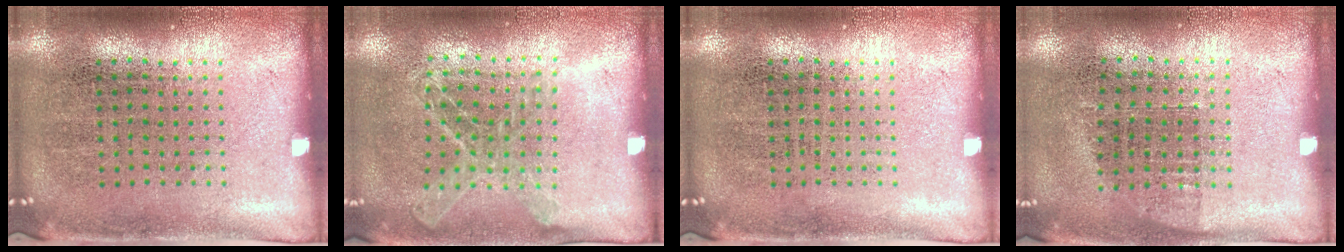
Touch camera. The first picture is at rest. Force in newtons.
{"total": 1.1, "press": 1.1, "slide": 0.3}
{"total": 0.0}
{"total": 0.7, "press": 0.7, "slide": 0.3}